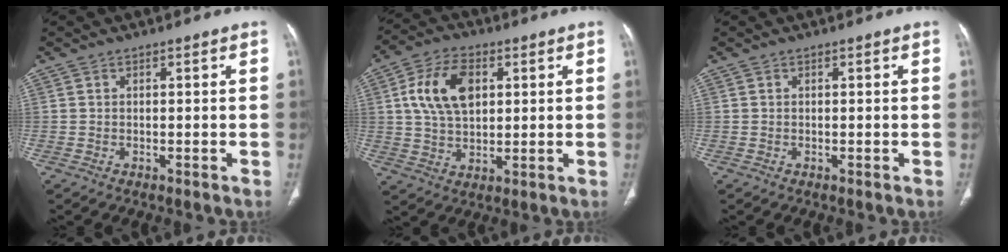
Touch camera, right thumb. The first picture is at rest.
{"total": 11.9, "force": [3.0, 7.4, 8.8], "torque": [-0.153, 0.001, 0.054]}
{"total": 0.0}